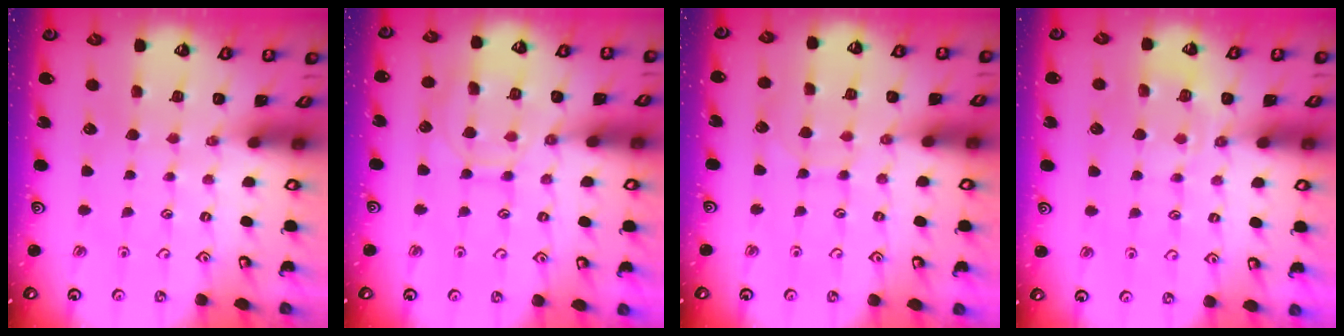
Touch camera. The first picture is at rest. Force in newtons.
{"total": 10.1, "press": 10.0, "slide": 1.1}
{"total": 4.8, "press": 4.8, "slide": 0.5}
{"total": 6.4, "press": 6.3, "slide": 1.0}